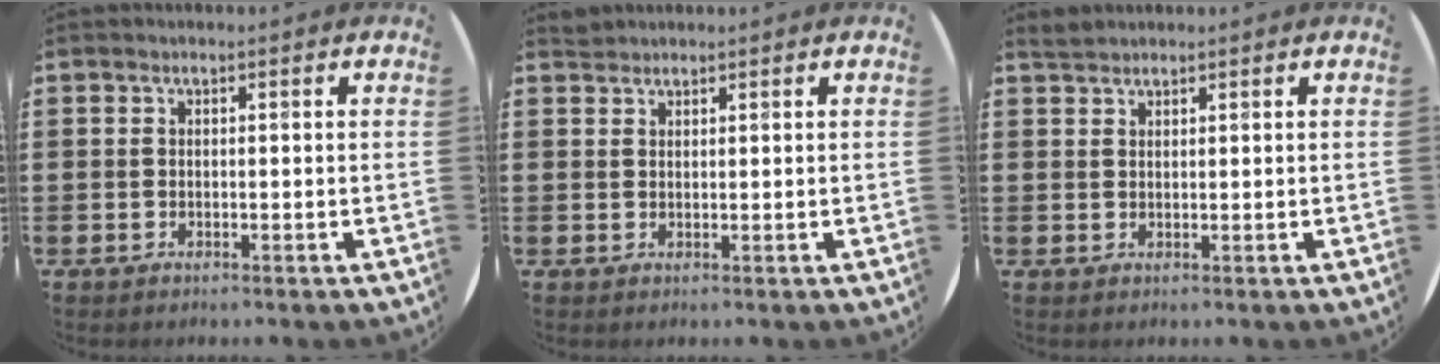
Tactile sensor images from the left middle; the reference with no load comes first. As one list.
[{"total": 1.1, "force": [1.1, 0.2, -0.2], "torque": [0.001, 0.002, 0.021]}, {"total": 1.3, "force": [1.2, 0.3, 0.0], "torque": [-0.003, 0.003, 0.025]}]